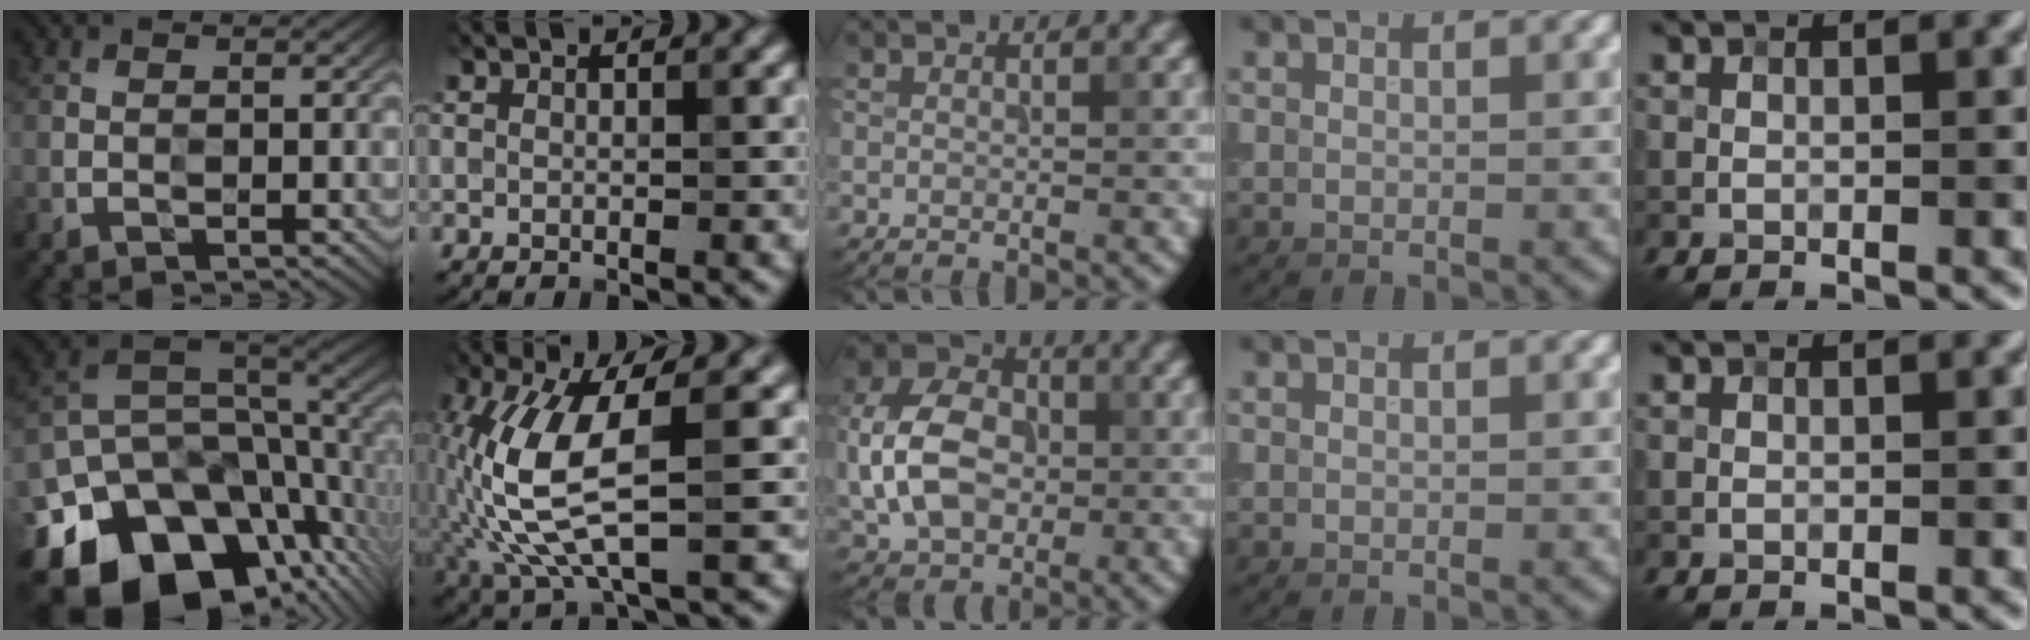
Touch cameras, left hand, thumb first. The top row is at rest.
{"thumb": {"total": 16.7, "force": [-8.0, 11.6, 8.9], "torque": [-0.210, -0.039, -0.116]}, "index": {"total": 8.9, "force": [-1.0, 2.6, 8.4], "torque": [-0.198, -0.003, -0.005]}, "middle": {"total": 7.3, "force": [-0.6, 5.4, 4.9], "torque": [-0.104, 0.012, -0.020]}}